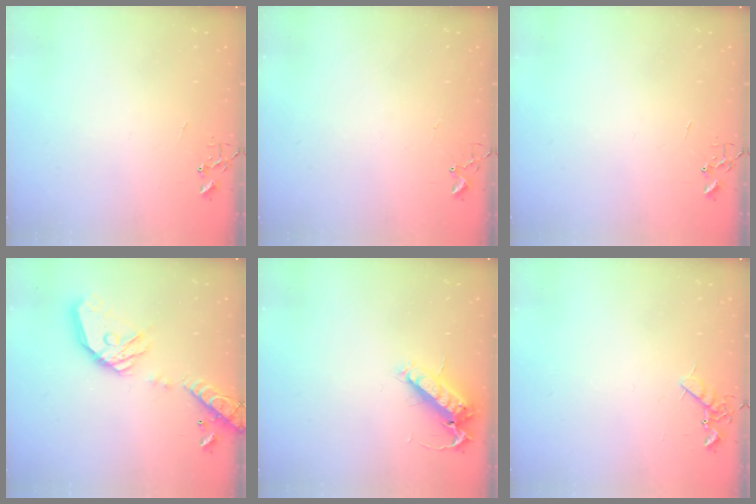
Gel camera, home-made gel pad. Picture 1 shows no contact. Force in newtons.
{"total": 5.1, "press": 5.1, "slide": 0.3}
{"total": 0.0}
{"total": 18.9, "press": 18.8, "slide": 2.4}
{"total": 13.1, "press": 13.0, "slide": 2.0}
{"total": 7.8, "press": 7.8, "slide": 0.8}